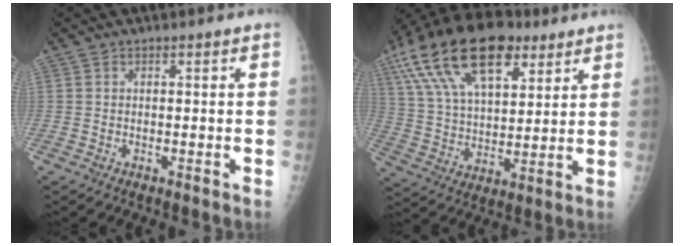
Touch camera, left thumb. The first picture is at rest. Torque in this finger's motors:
{"motor_torque": [0.80, 0.66, 1.89, -0.88, 0.41]}